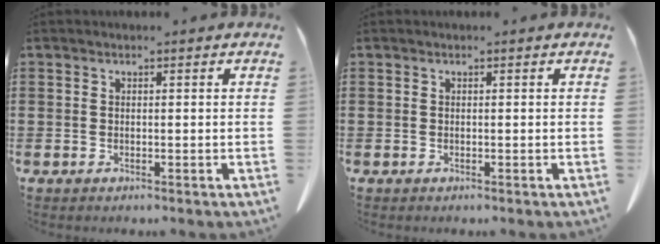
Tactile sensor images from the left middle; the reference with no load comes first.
{"total": 0.0}